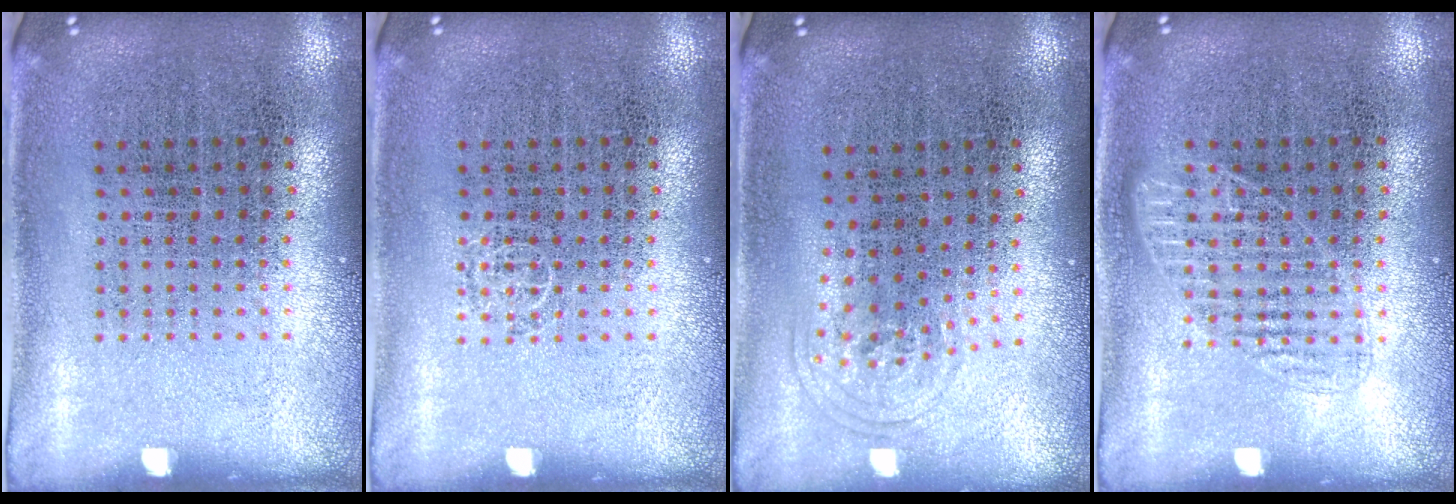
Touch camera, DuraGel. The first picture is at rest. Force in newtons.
{"total": 0.6, "press": 0.6, "slide": 0.1}
{"total": 1.0, "press": 0.6, "slide": 0.7}
{"total": 1.6, "press": 1.6, "slide": 0.3}